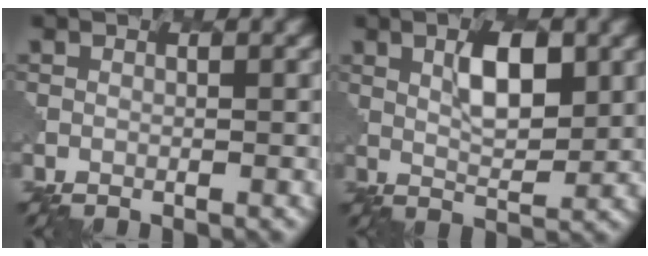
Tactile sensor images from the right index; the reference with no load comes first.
{"total": 4.5, "force": [1.8, 1.7, 3.8], "torque": [-0.066, 0.000, 0.033]}